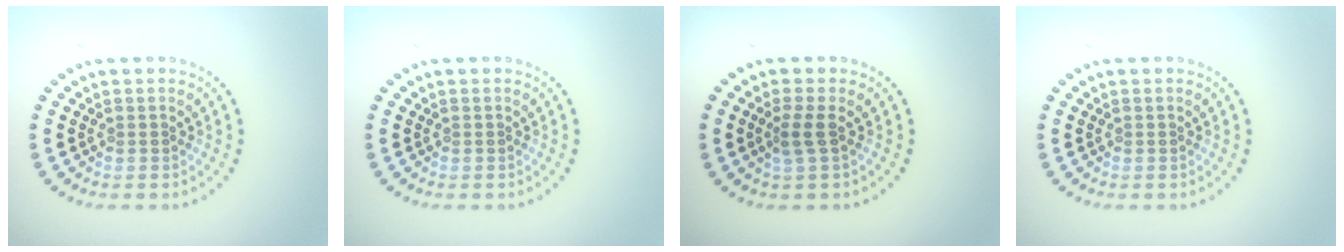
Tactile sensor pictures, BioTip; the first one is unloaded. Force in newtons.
{"total": 0.0}
{"total": 1.6, "press": 1.2, "slide": 1.0}
{"total": 0.0}